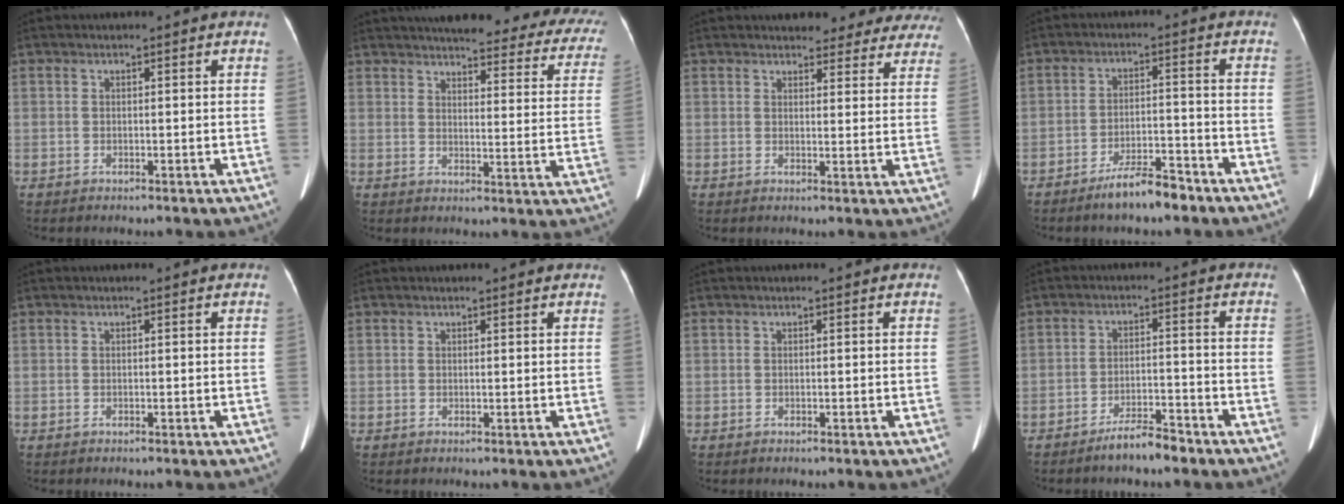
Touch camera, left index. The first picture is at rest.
{"total": 27.7, "force": [24.1, 6.3, 12.2], "torque": [-0.155, -0.035, 0.259]}
{"total": 17.2, "force": [15.7, 5.3, 4.6], "torque": [-0.028, -0.012, 0.160]}
{"total": 6.3, "force": [-5.1, 1.3, 3.4], "torque": [-0.067, -0.004, -0.091]}
{"total": 0.0}
{"total": 2.3, "force": [2.1, 0.4, 1.0], "torque": [-0.011, 0.018, 0.021]}
{"total": 0.0}
{"total": 4.7, "force": [-4.0, 0.7, 2.2], "torque": [-0.044, -0.004, -0.074]}